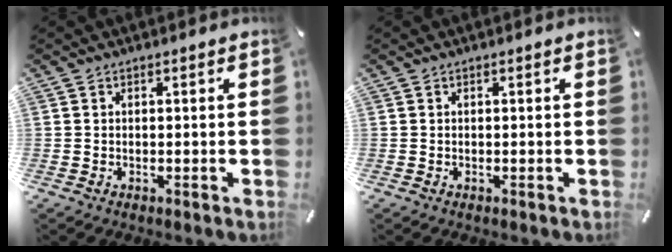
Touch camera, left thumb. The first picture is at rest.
{"total": 0.0}